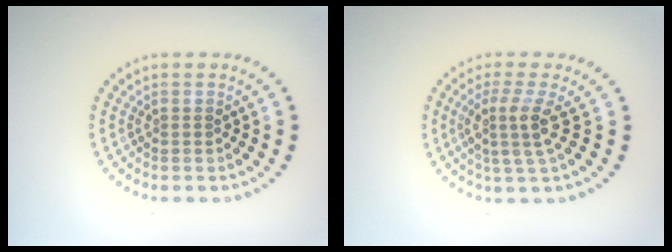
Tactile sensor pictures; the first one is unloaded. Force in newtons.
{"total": 3.2, "press": 2.4, "slide": 2.0}